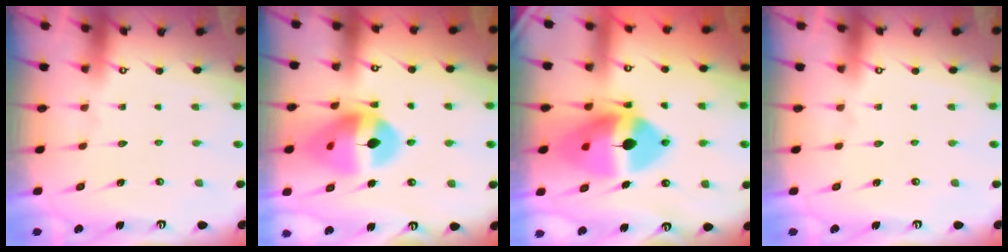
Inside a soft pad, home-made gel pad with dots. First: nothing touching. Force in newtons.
{"total": 14.5, "press": 14.4, "slide": 1.5}
{"total": 18.2, "press": 18.0, "slide": 2.7}
{"total": 0.0}